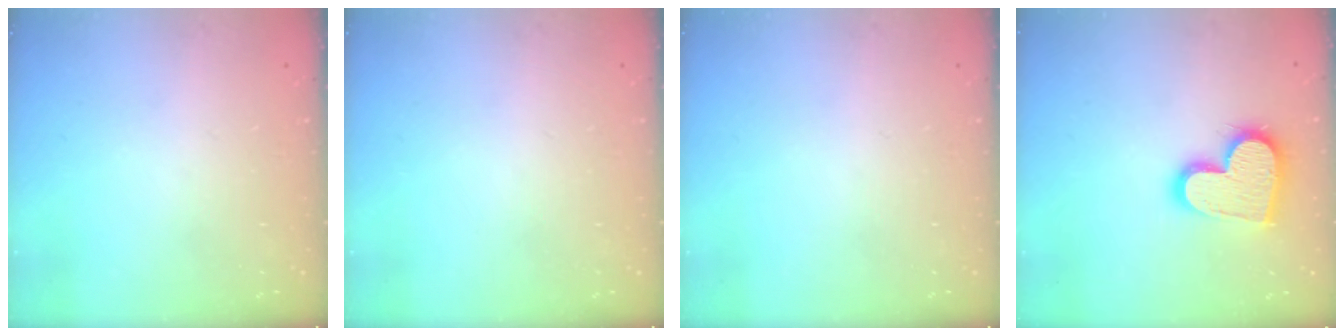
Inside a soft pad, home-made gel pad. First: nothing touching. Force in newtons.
{"total": 0.0}
{"total": 0.0}
{"total": 16.2, "press": 16.2, "slide": 1.2}